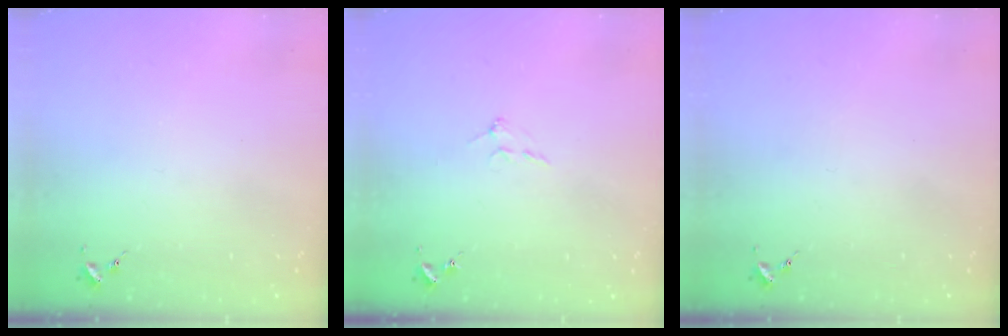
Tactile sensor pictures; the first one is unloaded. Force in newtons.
{"total": 5.0, "press": 5.0, "slide": 0.9}
{"total": 0.0}